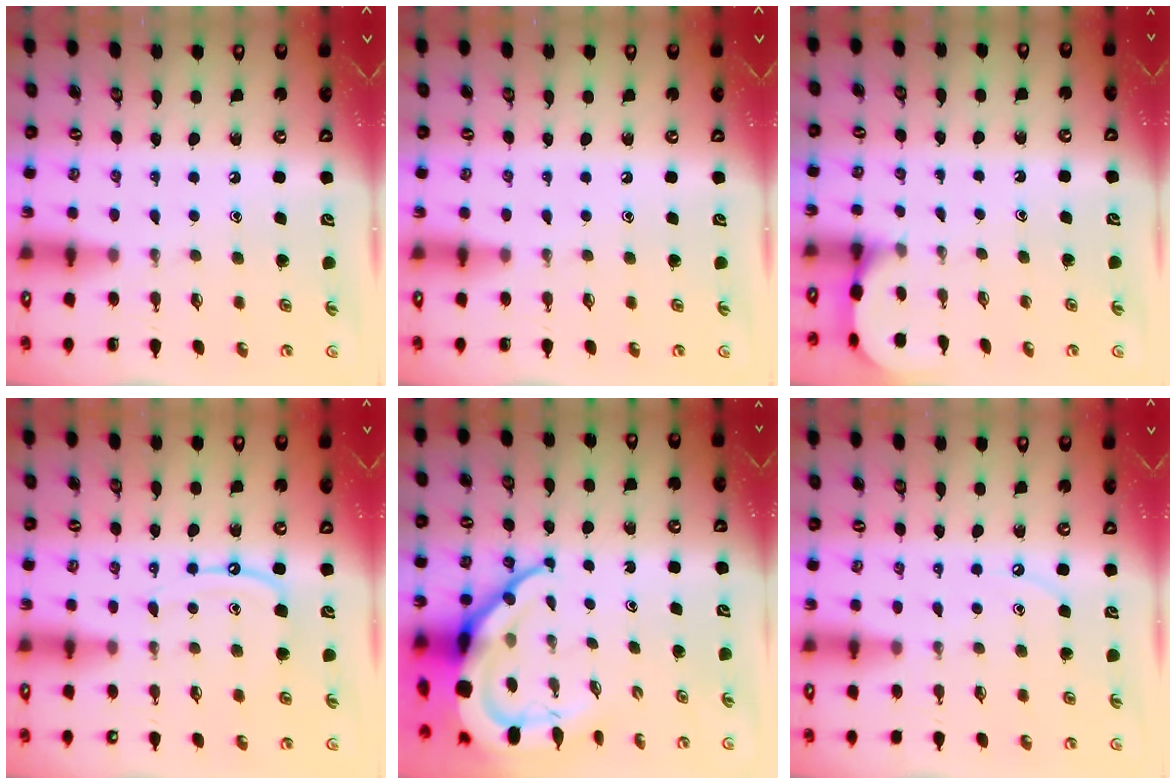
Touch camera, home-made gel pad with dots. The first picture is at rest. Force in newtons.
{"total": 0.0}
{"total": 1.9, "press": 1.9, "slide": 0.2}
{"total": 8.1, "press": 8.1, "slide": 0.8}
{"total": 15.1, "press": 15.0, "slide": 1.7}
{"total": 3.2, "press": 3.2, "slide": 0.4}